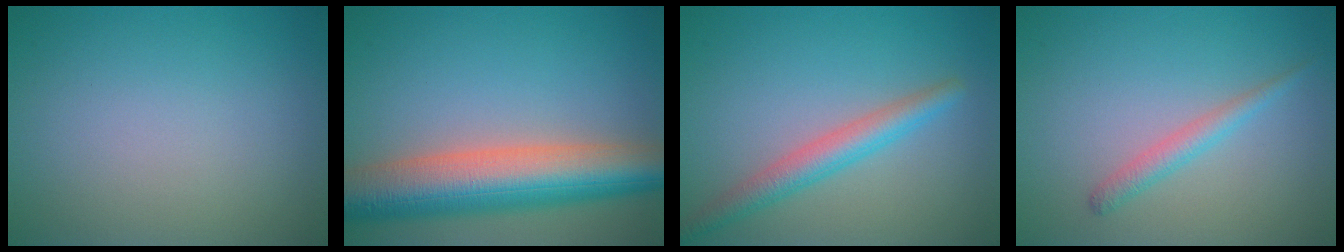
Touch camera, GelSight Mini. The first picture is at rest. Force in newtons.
{"total": 10.2, "press": 10.2, "slide": 0.6}
{"total": 3.3, "press": 3.3, "slide": 0.1}
{"total": 1.7, "press": 1.7, "slide": 0.1}